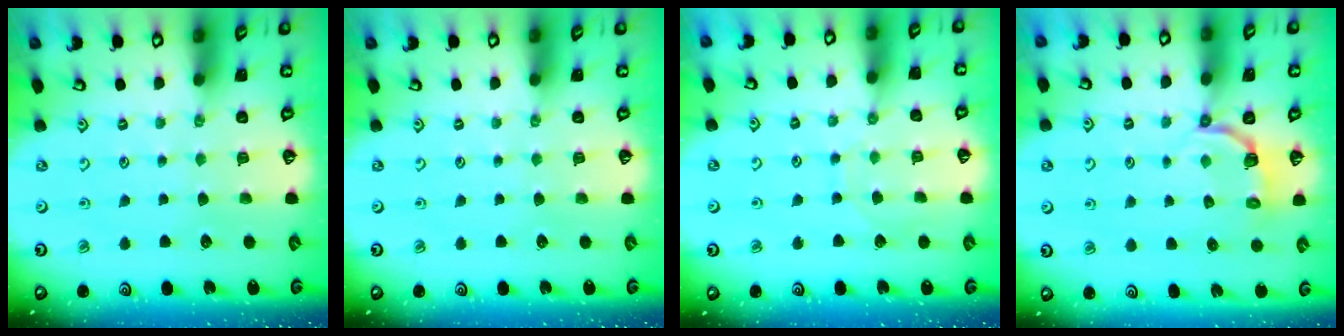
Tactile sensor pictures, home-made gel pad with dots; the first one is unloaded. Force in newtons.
{"total": 0.0}
{"total": 6.7, "press": 6.7, "slide": 0.4}
{"total": 3.7, "press": 2.0, "slide": 3.1}